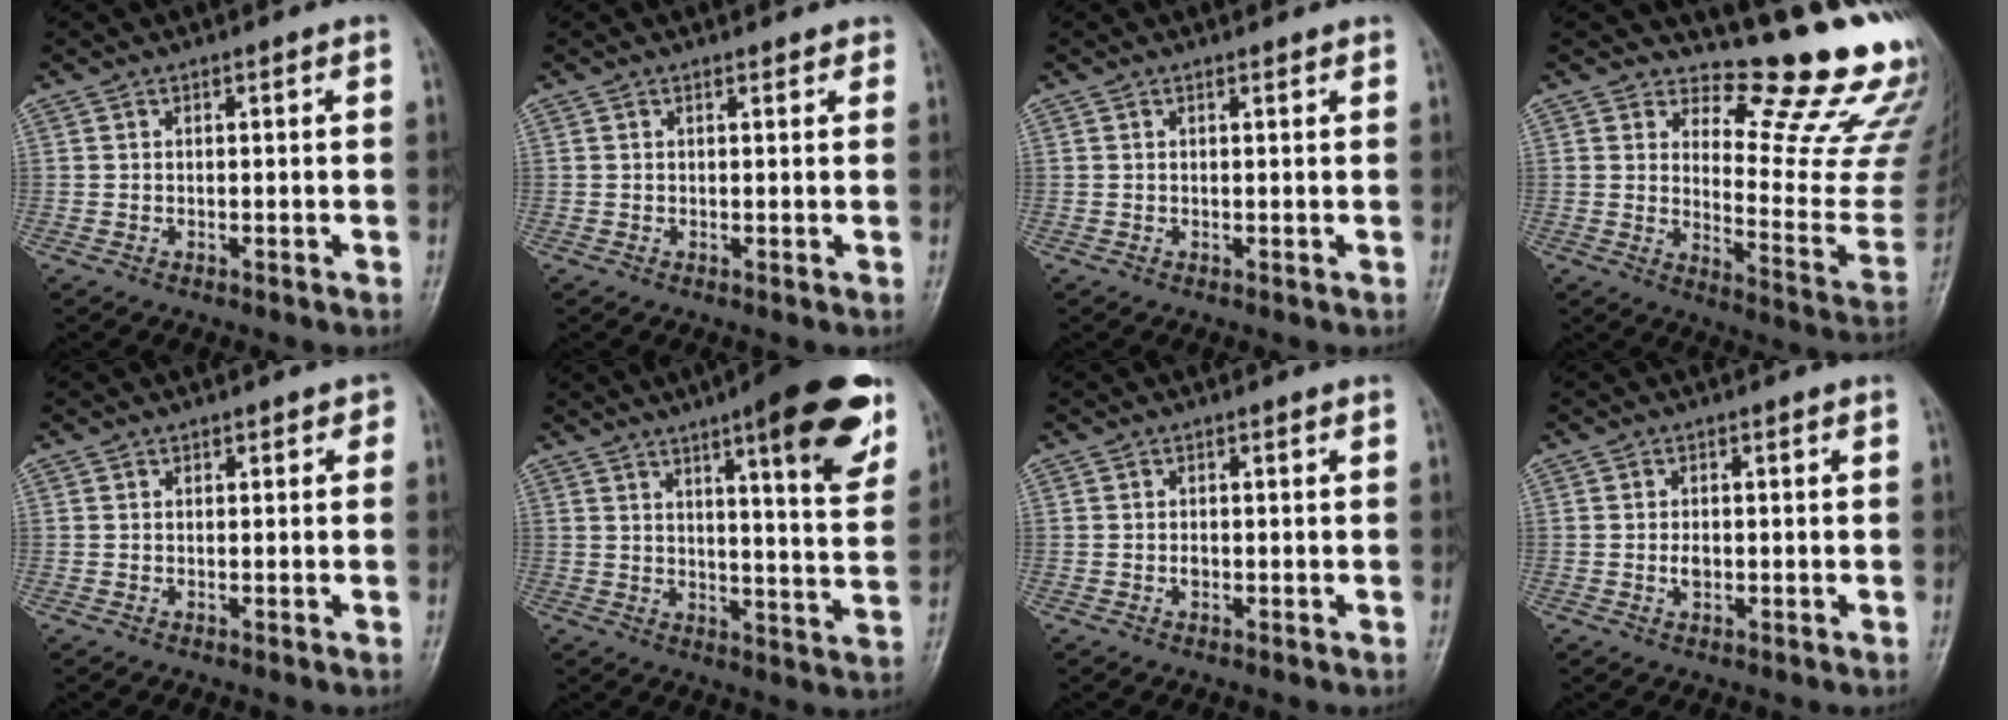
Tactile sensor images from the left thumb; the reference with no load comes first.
{"total": 1.1, "force": [0.8, 0.6, 0.2], "torque": [0.006, -0.004, 0.005]}
{"total": 0.5, "force": [0.5, 0.2, 0.1], "torque": [-0.005, -0.004, 0.006]}
{"total": 16.6, "force": [14.6, 3.6, 7.1], "torque": [-0.050, -0.173, 0.183]}
{"total": 1.4, "force": [0.6, 1.2, 0.6], "torque": [0.014, 0.002, 0.000]}
{"total": 17.7, "force": [9.8, 3.9, 14.2], "torque": [-0.153, -0.043, 0.128]}
{"total": 0.9, "force": [-0.2, 0.7, 0.6], "torque": [-0.005, 0.001, -0.005]}
{"total": 1.9, "force": [-0.2, 1.3, 1.4], "torque": [-0.020, 0.001, -0.005]}